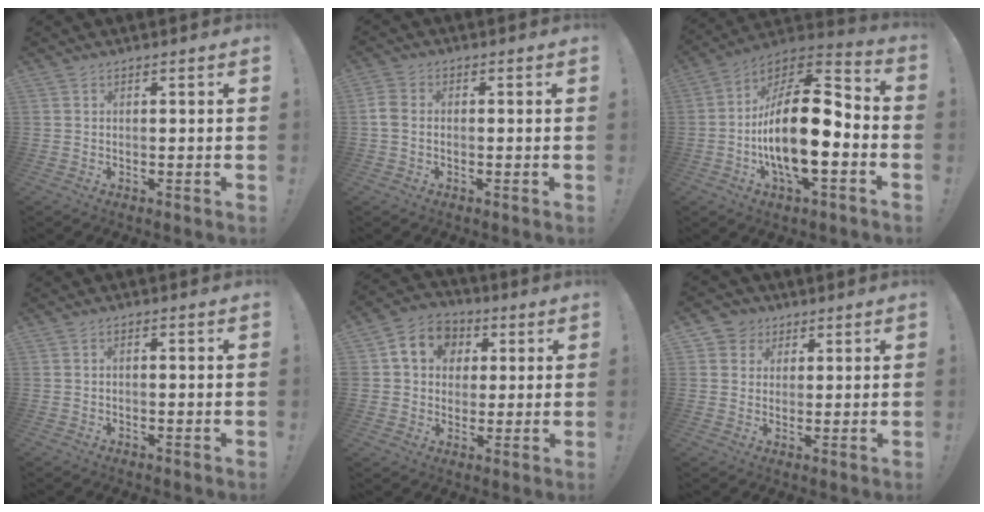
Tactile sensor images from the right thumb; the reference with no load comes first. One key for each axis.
{"total": 4.3, "fx": -0.2, "fy": 3.1, "fz": 2.9, "tx": -0.073, "ty": 0.010, "tz": -0.002}
{"total": 20.7, "fx": -4.2, "fy": 8.1, "fz": 18.6, "tx": -0.343, "ty": 0.014, "tz": -0.069}
{"total": 1.1, "fx": -0.8, "fy": 0.0, "fz": 0.8, "tx": -0.019, "ty": 0.004, "tz": -0.013}
{"total": 10.7, "fx": 2.8, "fy": 9.4, "fz": 4.5, "tx": -0.060, "ty": -0.001, "tz": 0.057}
{"total": 4.9, "fx": 1.7, "fy": 4.5, "fz": 0.6, "tx": -0.017, "ty": -0.003, "tz": 0.034}